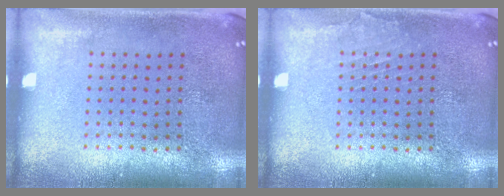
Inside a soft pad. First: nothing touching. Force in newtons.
{"total": 0.7, "press": 0.7, "slide": 0.1}